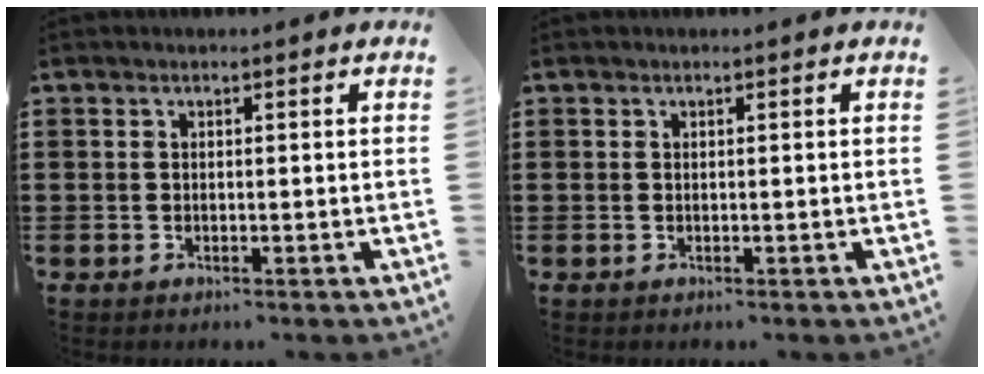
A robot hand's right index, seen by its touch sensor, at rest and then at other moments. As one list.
[{"total": 0.0}]